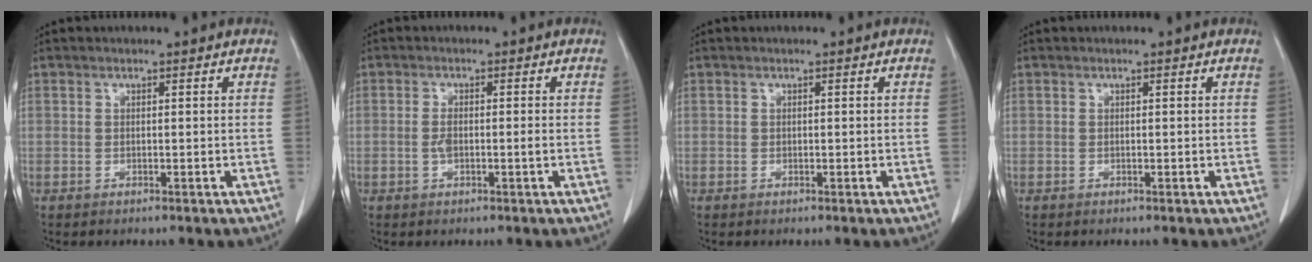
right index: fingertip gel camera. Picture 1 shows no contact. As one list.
[{"total": 2.2, "force": [-0.4, 0.6, 2.1], "torque": [-0.046, 0.004, -0.004]}, {"total": 0.0}, {"total": 0.0}]